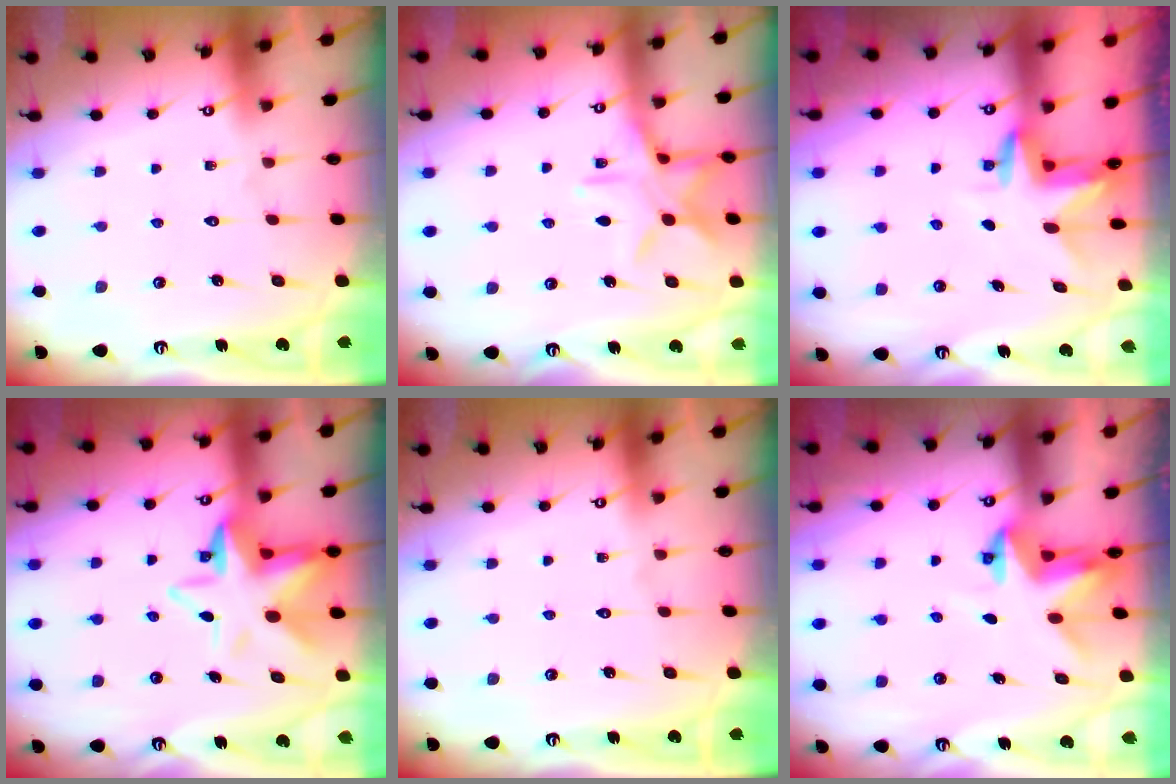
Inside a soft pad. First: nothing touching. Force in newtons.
{"total": 11.5, "press": 11.4, "slide": 0.8}
{"total": 3.2, "press": 3.1, "slide": 0.3}
{"total": 9.6, "press": 9.5, "slide": 1.5}
{"total": 0.0}
{"total": 3.2, "press": 3.2, "slide": 0.0}